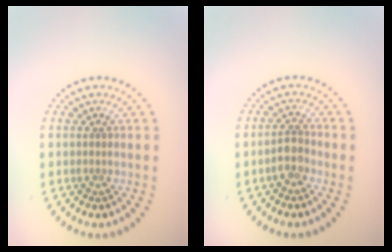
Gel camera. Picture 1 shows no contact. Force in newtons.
{"total": 2.1, "press": 1.8, "slide": 1.0}